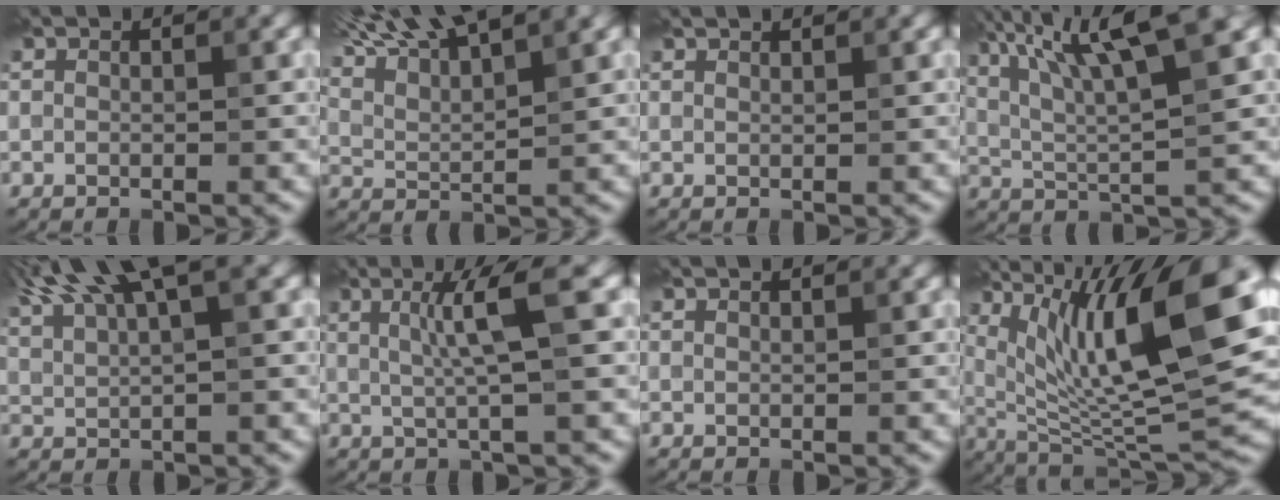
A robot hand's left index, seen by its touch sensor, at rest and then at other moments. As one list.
[{"total": 11.1, "force": [8.2, 3.3, 6.7], "torque": [-0.124, 0.038, 0.108]}, {"total": 0.9, "force": [0.9, 0.1, 0.3], "torque": [-0.003, -0.003, 0.010]}, {"total": 11.0, "force": [5.4, 2.3, 9.2], "torque": [-0.157, 0.018, 0.097]}, {"total": 8.7, "force": [5.5, 2.2, 6.4], "torque": [-0.114, 0.028, 0.094]}, {"total": 4.9, "force": [1.0, 0.5, 4.8], "torque": [-0.079, 0.008, 0.018]}, {"total": 0.6, "force": [0.6, 0.0, 0.2], "torque": [-0.001, -0.002, 0.007]}, {"total": 14.3, "force": [4.6, 4.5, 12.8], "torque": [-0.205, 0.001, 0.080]}]